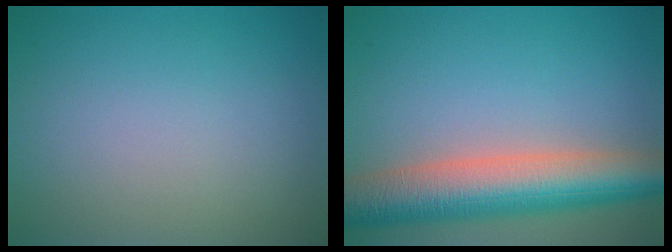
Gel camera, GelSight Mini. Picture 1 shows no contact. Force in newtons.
{"total": 9.1, "press": 9.1, "slide": 0.5}